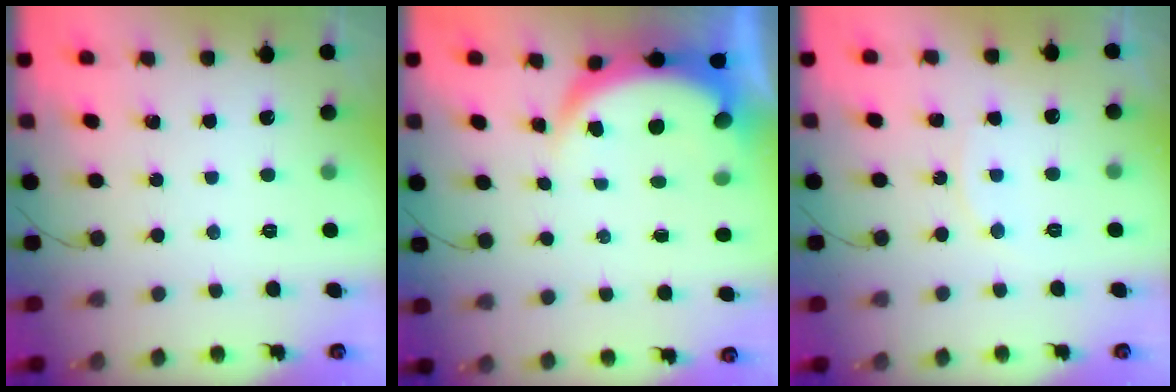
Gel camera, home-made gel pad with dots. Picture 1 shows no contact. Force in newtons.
{"total": 6.3, "press": 6.2, "slide": 1.0}
{"total": 6.1, "press": 6.1, "slide": 0.5}